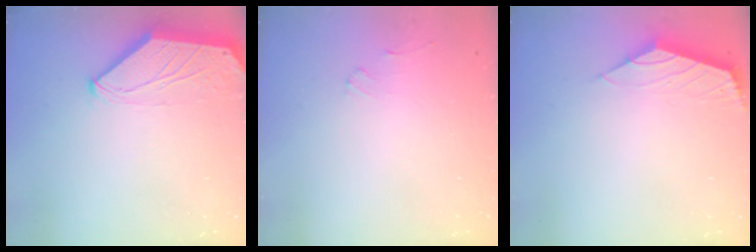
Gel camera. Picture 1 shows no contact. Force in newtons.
{"total": 0.6, "press": 0.5, "slide": 0.4}
{"total": 2.3, "press": 2.2, "slide": 0.6}